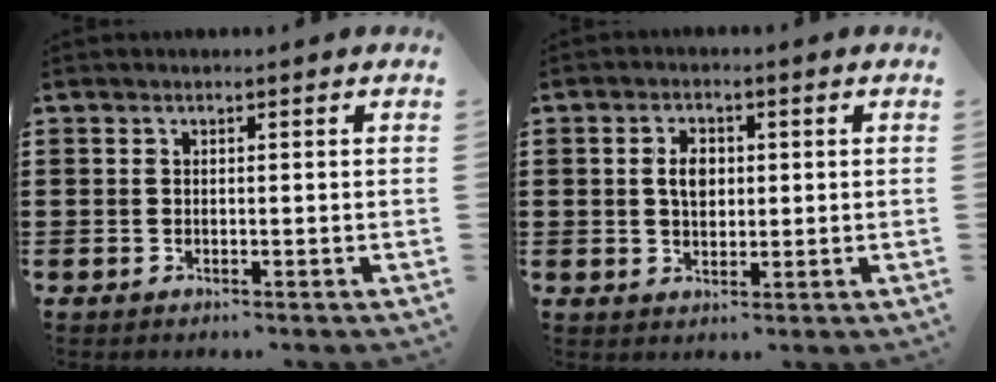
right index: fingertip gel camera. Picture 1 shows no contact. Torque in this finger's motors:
{"motor_torque": [0.51, 0.46, 0.25, 0.10]}